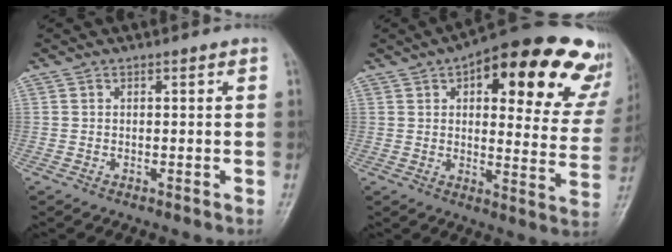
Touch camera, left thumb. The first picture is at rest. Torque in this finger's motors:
{"motor_torque": [1.15, 1.17, 1.64, -1.13, 0.12]}